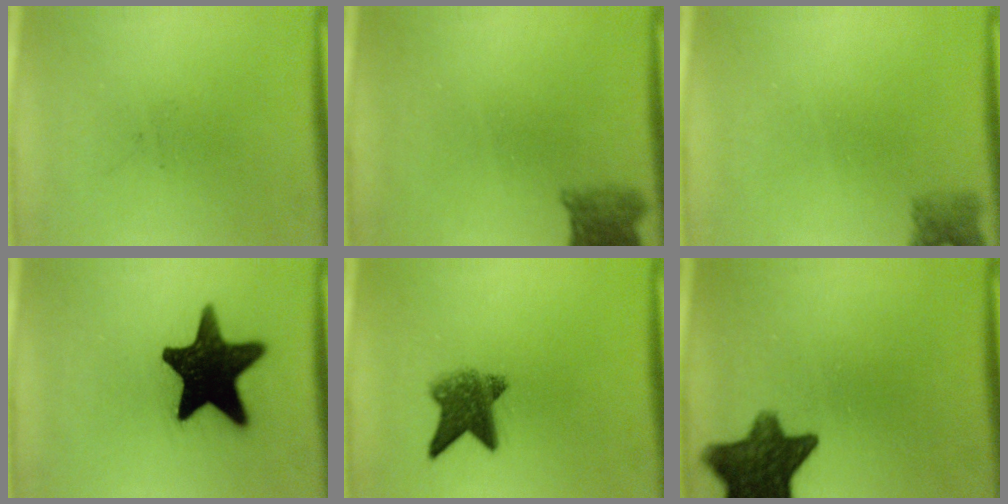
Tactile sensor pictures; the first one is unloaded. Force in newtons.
{"total": 3.8}
{"total": 2.3}
{"total": 18.2}
{"total": 6.2}
{"total": 12.2}